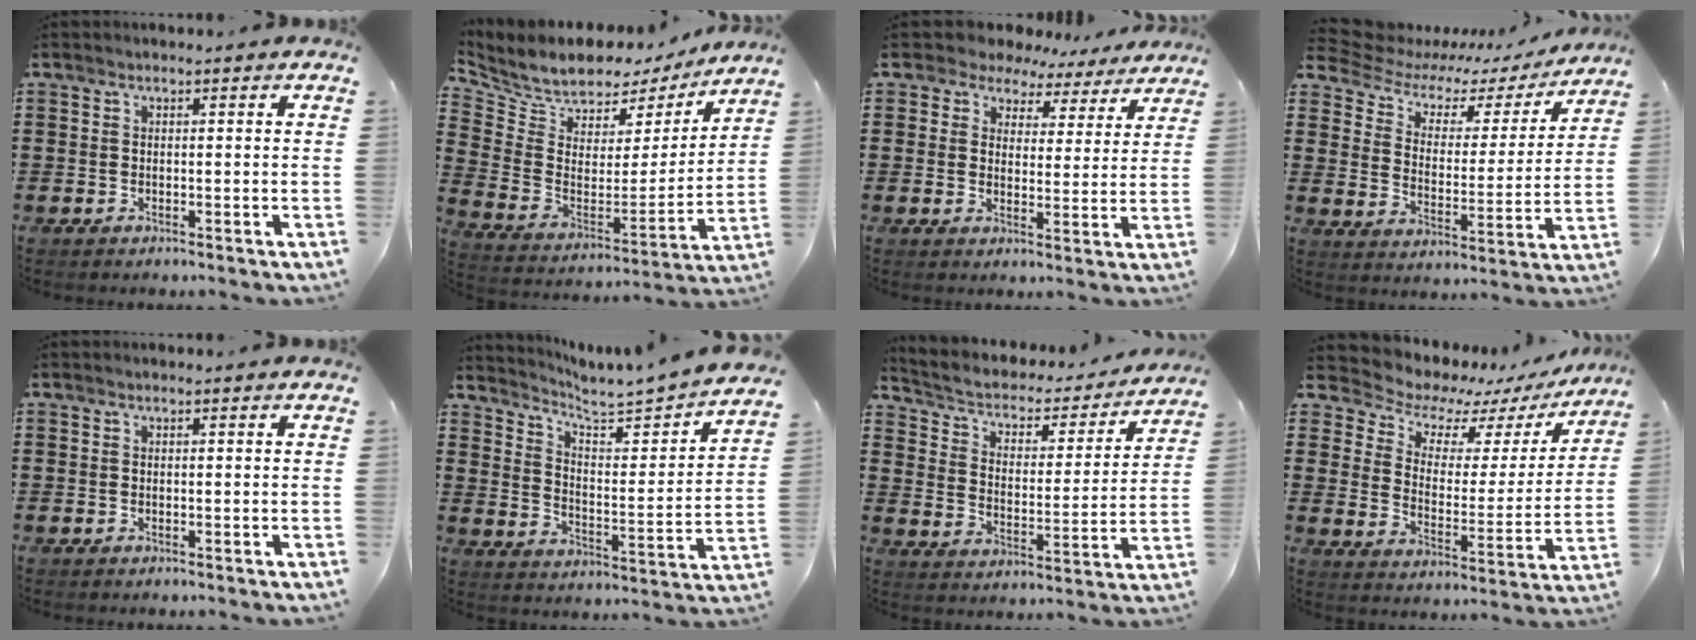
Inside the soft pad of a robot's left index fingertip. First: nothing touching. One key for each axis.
{"total": 7.0, "fx": 6.5, "fy": 2.5, "fz": 0.1, "tx": -0.051, "ty": -0.057, "tz": 0.114}
{"total": 5.1, "fx": 4.4, "fy": 2.5, "fz": 0.6, "tx": -0.040, "ty": -0.021, "tz": 0.077}
{"total": 6.5, "fx": 4.9, "fy": 3.3, "fz": 2.6, "tx": -0.071, "ty": -0.029, "tz": 0.083}
{"total": 0.0}
{"total": 3.8, "fx": 3.7, "fy": -0.2, "fz": 0.8, "tx": -0.041, "ty": -0.038, "tz": 0.051}
{"total": 2.7, "fx": 2.1, "fy": 1.6, "fz": 0.7, "tx": -0.033, "ty": -0.020, "tz": 0.024}
{"total": 5.6, "fx": 4.6, "fy": 2.9, "fz": 1.5, "tx": -0.054, "ty": -0.034, "tz": 0.074}